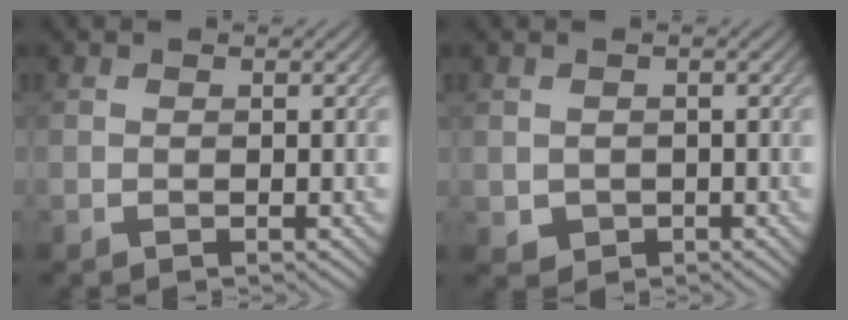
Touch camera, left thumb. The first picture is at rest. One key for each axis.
{"total": 1.6, "fx": -0.1, "fy": 1.5, "fz": 0.3, "tx": -0.015, "ty": -0.011, "tz": -0.001}